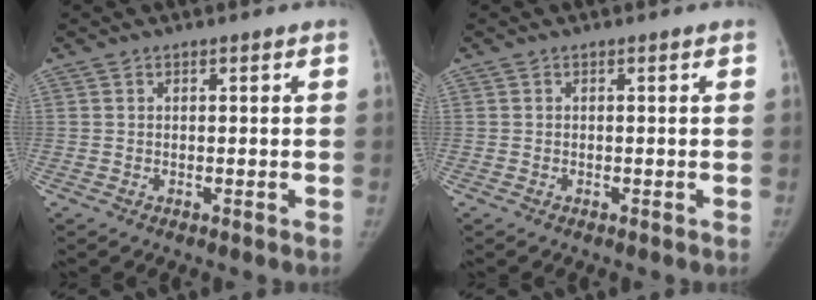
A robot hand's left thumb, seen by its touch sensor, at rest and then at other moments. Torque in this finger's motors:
{"motor_torque": [-0.20, -0.19, 0.32, -0.06, 0.00]}